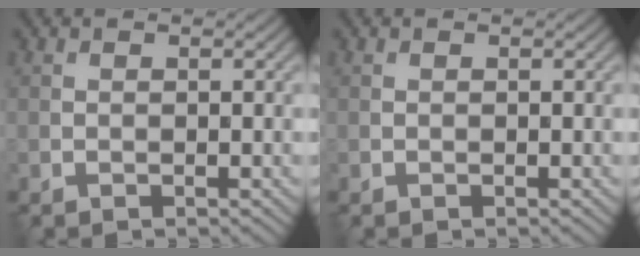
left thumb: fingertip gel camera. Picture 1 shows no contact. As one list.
[{"total": 0.0}]